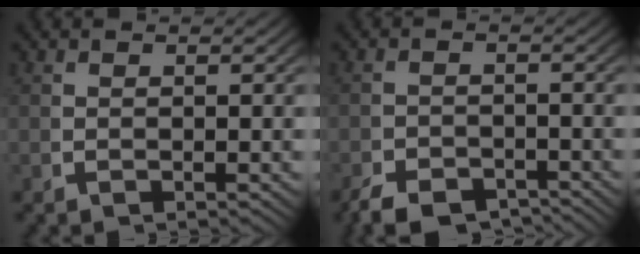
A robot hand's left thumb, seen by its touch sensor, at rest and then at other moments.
{"total": 4.0, "force": [-3.6, 1.4, 1.1], "torque": [-0.009, -0.018, -0.058]}